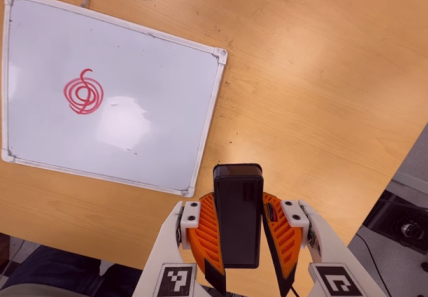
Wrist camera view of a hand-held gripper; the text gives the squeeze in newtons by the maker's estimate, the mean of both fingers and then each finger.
{"total": 11.7, "left": 9.2, "right": 14.1}